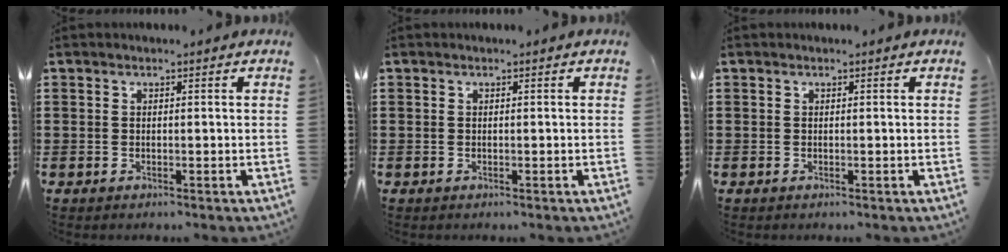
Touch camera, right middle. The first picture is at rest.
{"total": 0.0}
{"total": 0.0}